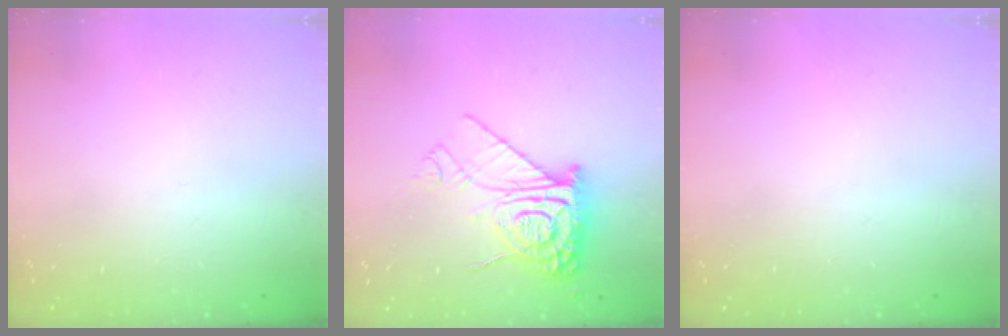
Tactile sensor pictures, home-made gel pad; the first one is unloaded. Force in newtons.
{"total": 13.9, "press": 13.8, "slide": 1.4}
{"total": 0.0}